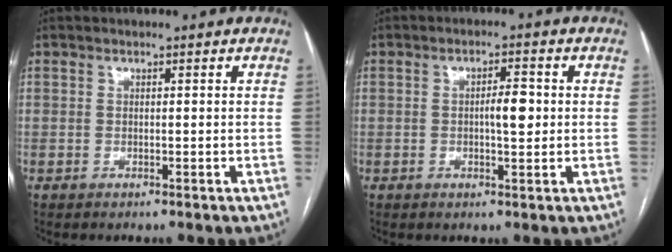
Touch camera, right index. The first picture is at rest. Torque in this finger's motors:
{"motor_torque": [0.14, -0.02, 0.14, 0.04]}